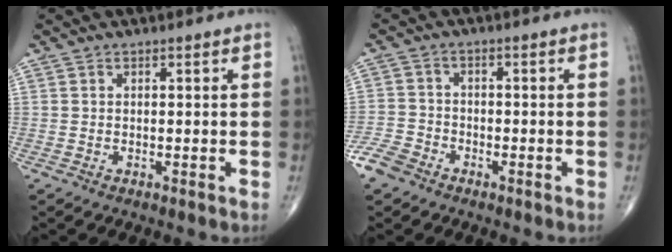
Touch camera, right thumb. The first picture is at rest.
{"total": 4.9, "force": [-3.5, 3.1, 1.5], "torque": [-0.029, 0.011, -0.073]}